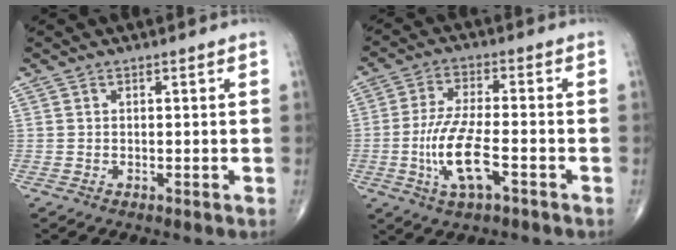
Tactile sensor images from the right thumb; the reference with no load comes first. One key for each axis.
{"total": 10.7, "fx": -3.4, "fy": 3.6, "fz": 9.5, "tx": -0.199, "ty": 0.014, "tz": -0.062}